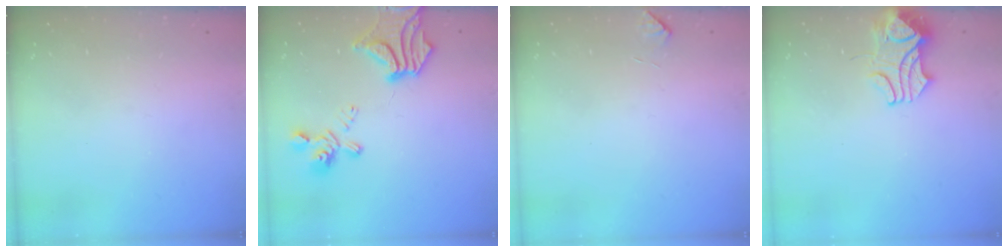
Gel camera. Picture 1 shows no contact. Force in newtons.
{"total": 6.0, "press": 5.3, "slide": 2.9}
{"total": 2.7, "press": 2.7, "slide": 0.6}
{"total": 3.6, "press": 3.5, "slide": 0.6}